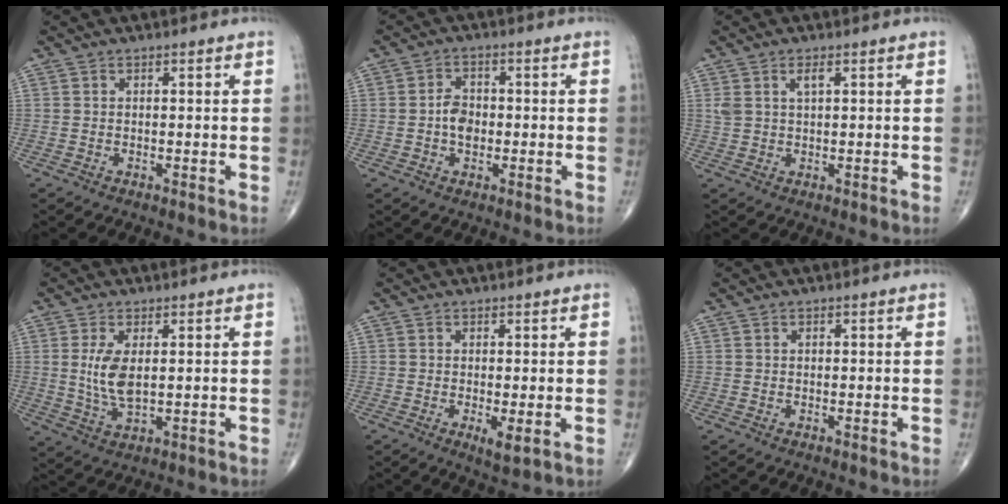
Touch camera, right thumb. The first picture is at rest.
{"total": 4.3, "force": [-0.6, 3.0, 3.1], "torque": [-0.045, 0.009, -0.016]}
{"total": 3.1, "force": [1.4, 1.2, 2.4], "torque": [-0.052, 0.004, 0.031]}
{"total": 6.6, "force": [1.0, 2.9, 5.9], "torque": [-0.121, -0.013, 0.027]}
{"total": 2.7, "force": [-0.4, 0.7, 2.6], "torque": [-0.047, -0.011, -0.007]}
{"total": 0.0}